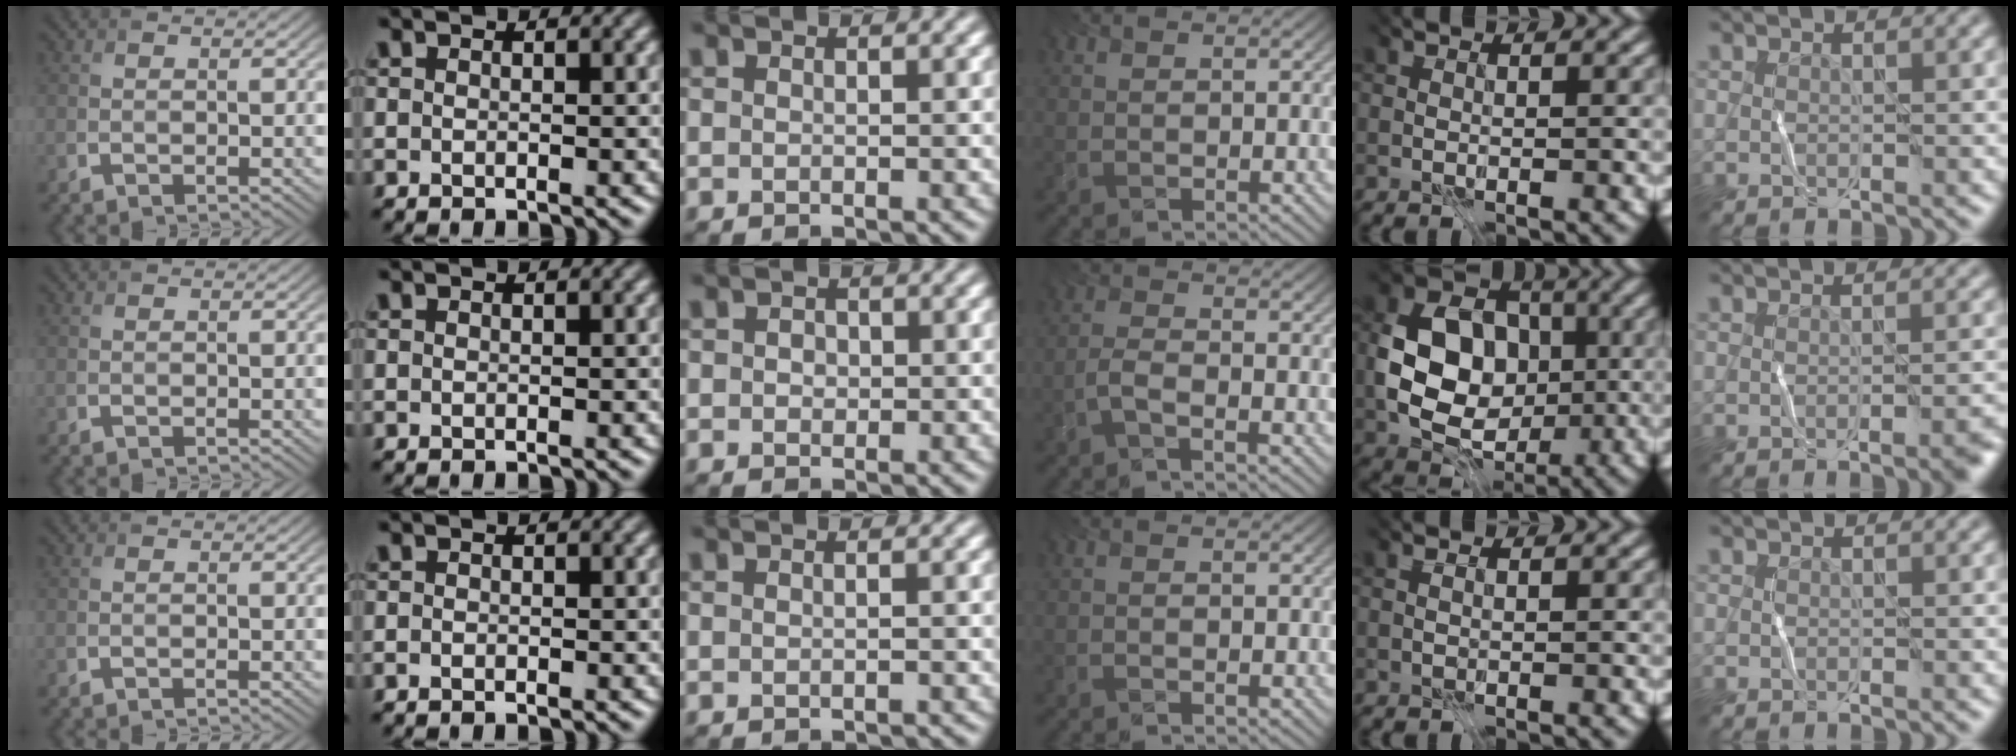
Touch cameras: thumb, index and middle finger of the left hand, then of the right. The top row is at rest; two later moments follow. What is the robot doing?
{"motion": "wrap", "object": "wrapping paper"}